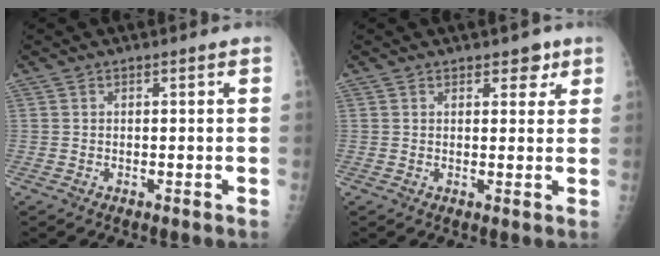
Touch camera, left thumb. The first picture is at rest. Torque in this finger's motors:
{"motor_torque": [0.06, 0.09, -0.18, 0.00, 0.00]}